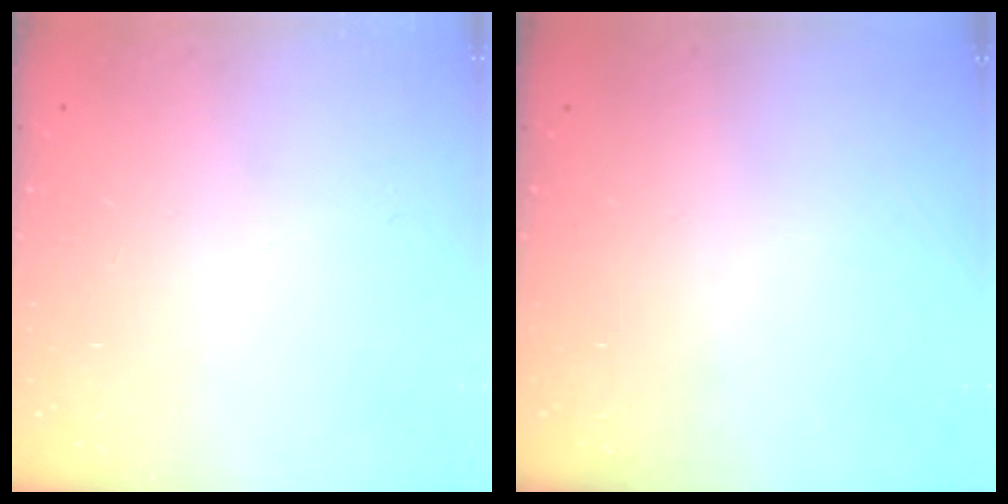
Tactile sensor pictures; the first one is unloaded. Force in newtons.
{"total": 0.0}